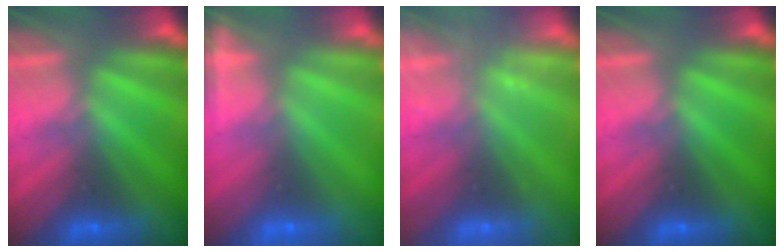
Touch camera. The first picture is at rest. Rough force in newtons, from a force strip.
{"total": 7.3}
{"total": 2.2}
{"total": 0.0}